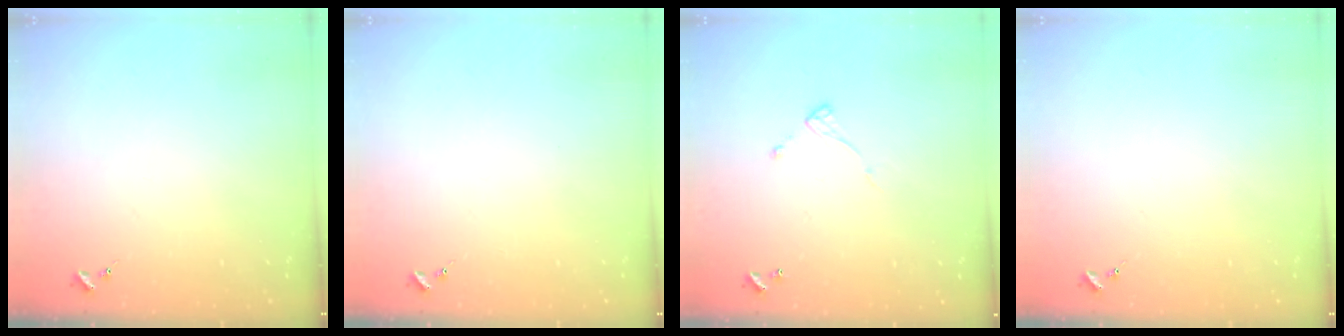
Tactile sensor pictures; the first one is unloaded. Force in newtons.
{"total": 0.0}
{"total": 5.3, "press": 5.3, "slide": 0.2}
{"total": 0.0}